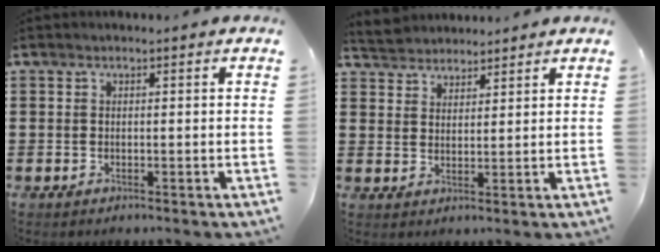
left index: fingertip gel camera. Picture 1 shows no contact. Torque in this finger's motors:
{"motor_torque": [0.39, -0.28, 0.41, 0.11]}